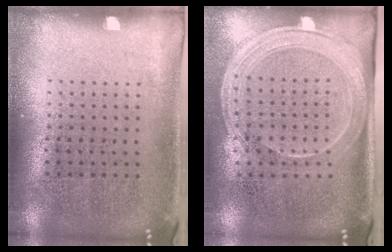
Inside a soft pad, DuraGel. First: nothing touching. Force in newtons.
{"total": 2.1, "press": 1.8, "slide": 1.1}